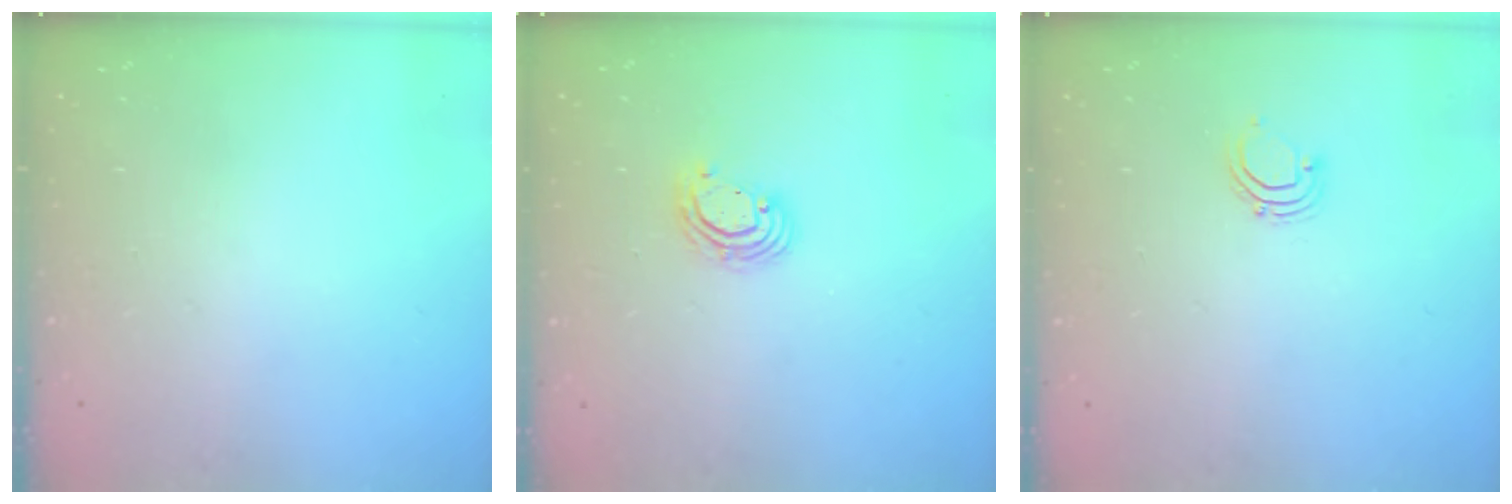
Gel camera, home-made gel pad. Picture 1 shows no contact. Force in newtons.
{"total": 5.1, "press": 5.1, "slide": 0.3}
{"total": 3.4, "press": 3.3, "slide": 0.8}